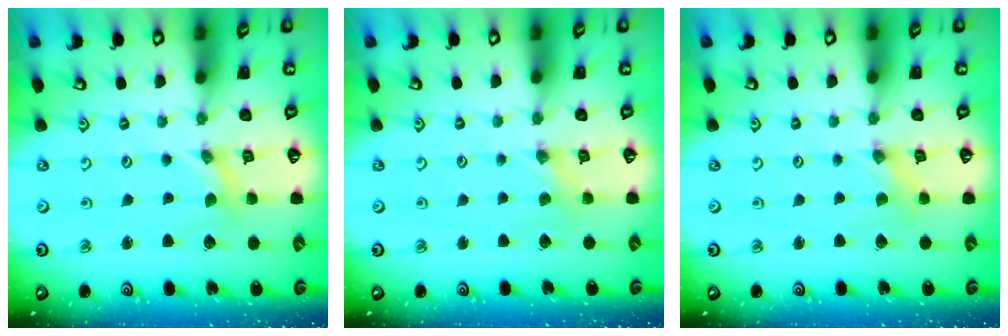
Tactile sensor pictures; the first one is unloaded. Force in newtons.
{"total": 2.1, "press": 2.1, "slide": 0.4}
{"total": 0.0}